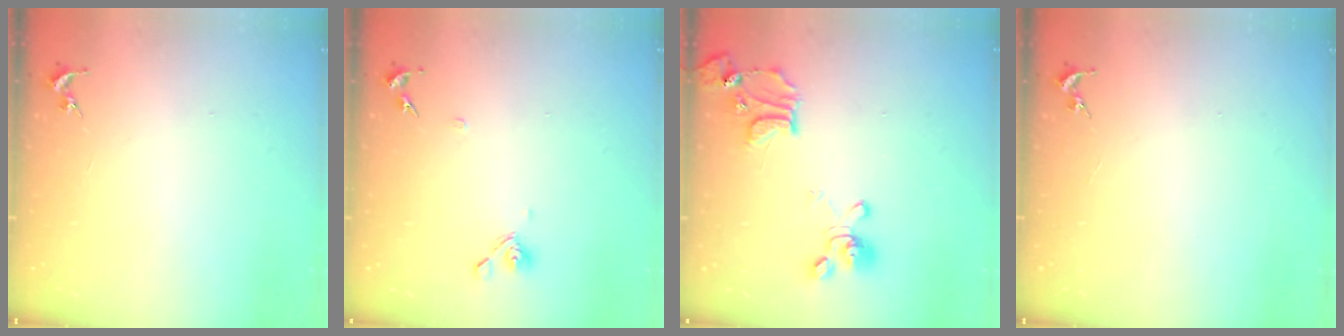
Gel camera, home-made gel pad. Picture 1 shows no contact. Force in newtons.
{"total": 7.5, "press": 7.3, "slide": 1.6}
{"total": 15.3, "press": 15.3, "slide": 1.1}
{"total": 0.0}